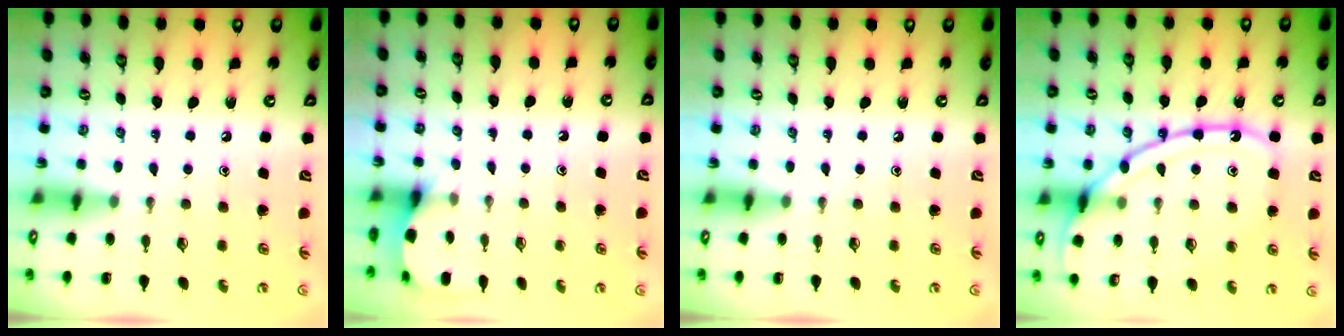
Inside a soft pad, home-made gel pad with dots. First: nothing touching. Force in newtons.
{"total": 4.1, "press": 4.0, "slide": 0.4}
{"total": 0.0}
{"total": 15.8, "press": 15.7, "slide": 1.5}